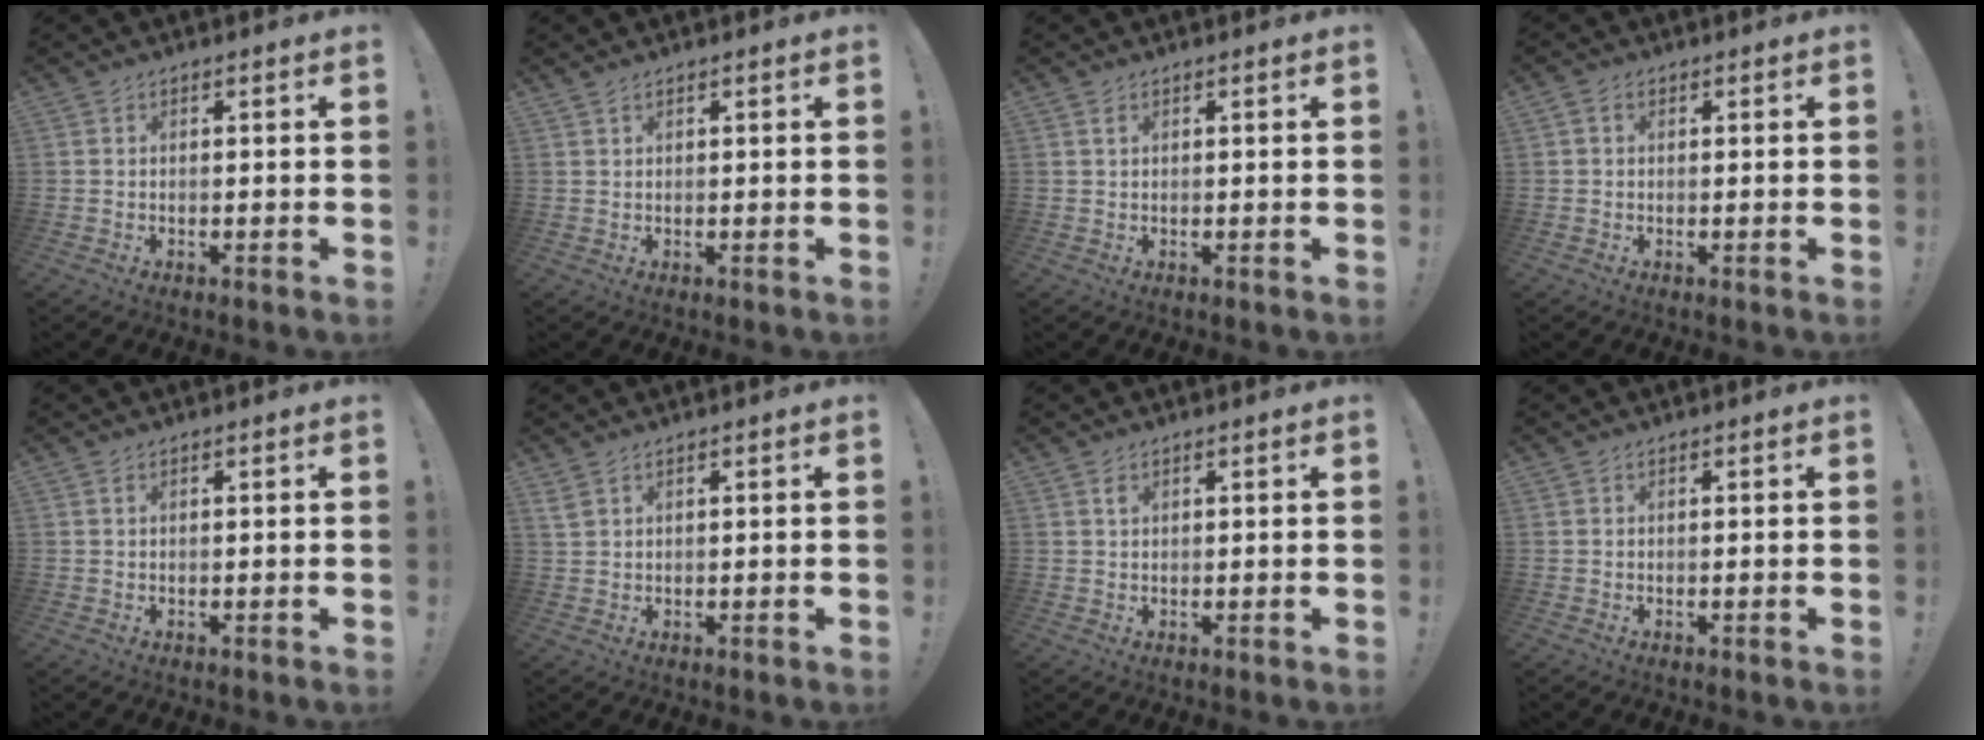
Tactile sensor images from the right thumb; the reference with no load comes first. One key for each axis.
{"total": 1.0, "fx": 0.8, "fy": 0.2, "fz": 0.4, "tx": -0.009, "ty": 0.000, "tz": 0.016}
{"total": 1.2, "fx": 0.6, "fy": 0.4, "fz": 0.9, "tx": -0.013, "ty": 0.000, "tz": 0.010}
{"total": 1.3, "fx": 0.3, "fy": 1.0, "fz": 0.7, "tx": -0.020, "ty": 0.006, "tz": 0.006}
{"total": 0.5, "fx": 0.3, "fy": 0.2, "fz": 0.4, "tx": -0.011, "ty": 0.002, "tz": 0.006}
{"total": 2.4, "fx": 1.4, "fy": 1.0, "fz": 1.6, "tx": -0.035, "ty": -0.002, "tz": 0.029}
{"total": 1.1, "fx": 0.6, "fy": 0.7, "fz": 0.6, "tx": 0.001, "ty": -0.005, "tz": 0.009}
{"total": 0.0}